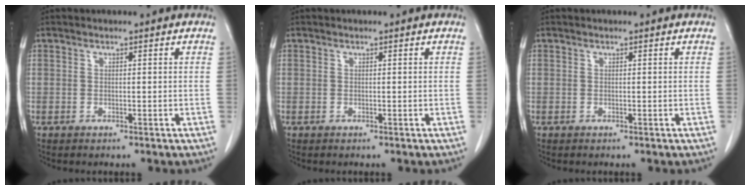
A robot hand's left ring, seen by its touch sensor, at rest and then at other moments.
{"total": 0.0}
{"total": 0.0}